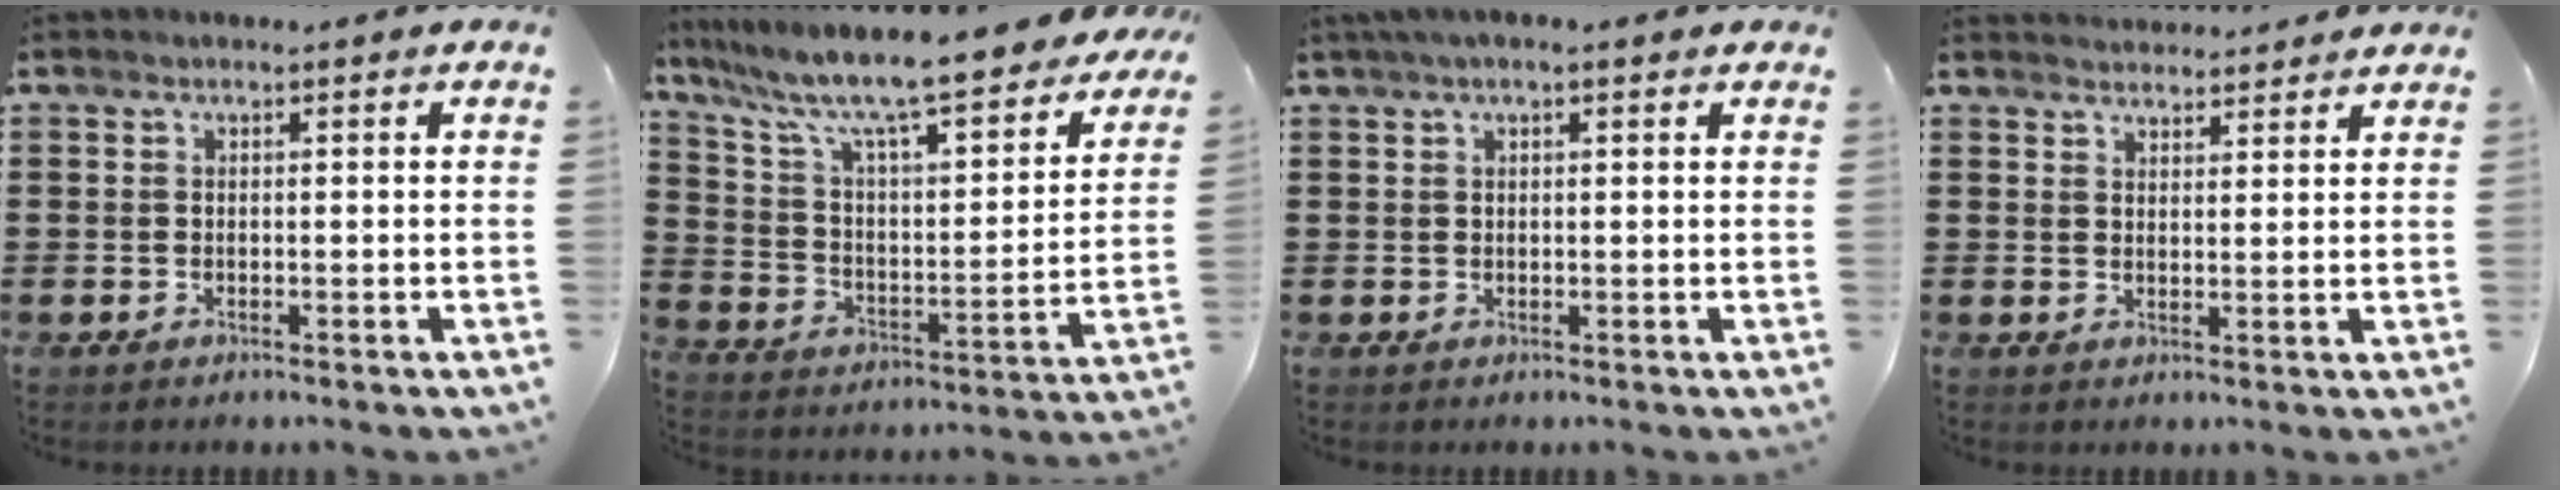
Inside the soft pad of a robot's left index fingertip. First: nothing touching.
{"total": 9.6, "force": [8.2, 0.3, 4.8], "torque": [-0.131, -0.068, 0.134]}
{"total": 1.8, "force": [1.1, 0.3, 1.4], "torque": [-0.028, 0.005, 0.019]}
{"total": 2.7, "force": [2.7, 0.2, -0.3], "torque": [-0.002, -0.007, 0.052]}